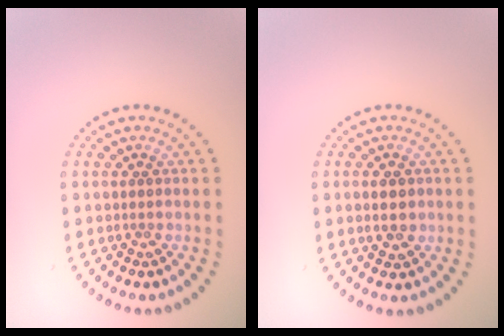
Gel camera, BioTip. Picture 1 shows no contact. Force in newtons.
{"total": 2.1, "press": 2.1, "slide": 0.1}